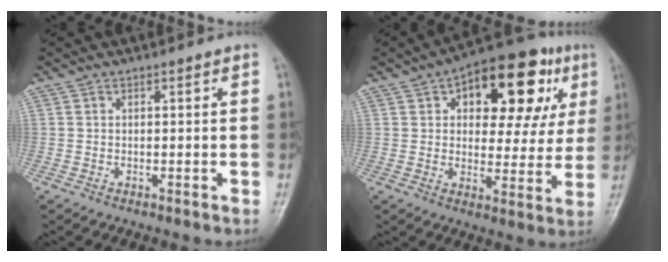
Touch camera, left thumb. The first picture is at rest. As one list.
[{"total": 19.8, "force": [8.0, 10.3, 15.0], "torque": [-0.148, 0.007, 0.105]}]